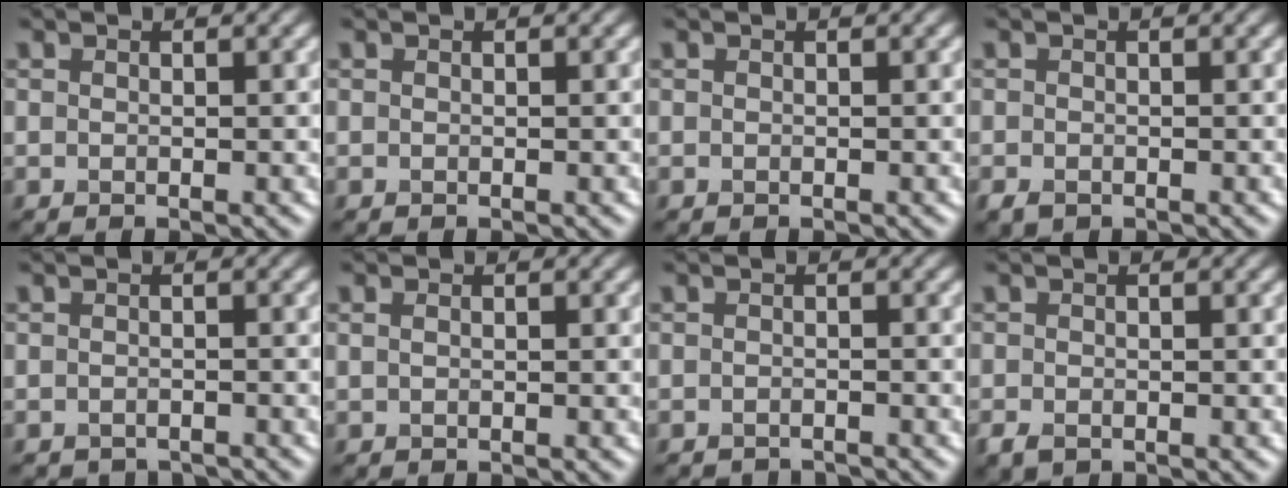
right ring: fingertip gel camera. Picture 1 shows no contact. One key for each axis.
{"total": 0.0}
{"total": 0.0}
{"total": 1.0, "fx": -0.7, "fy": 0.6, "fz": 0.5, "tx": -0.009, "ty": -0.004, "tz": -0.013}
{"total": 1.8, "fx": -1.8, "fy": 0.2, "fz": -0.1, "tx": 0.008, "ty": -0.005, "tz": -0.023}
{"total": 0.6, "fx": 0.3, "fy": 0.4, "fz": 0.4, "tx": -0.011, "ty": -0.002, "tz": 0.003}
{"total": 2.2, "fx": -2.2, "fy": 0.1, "fz": 0.1, "tx": 0.004, "ty": -0.008, "tz": -0.030}
{"total": 1.4, "fx": -0.9, "fy": 0.8, "fz": 0.7, "tx": -0.014, "ty": -0.005, "tz": -0.018}